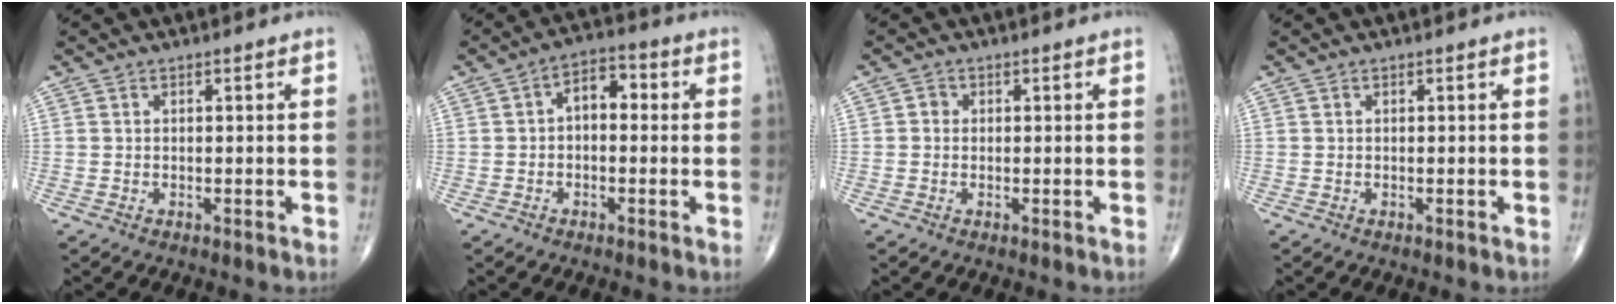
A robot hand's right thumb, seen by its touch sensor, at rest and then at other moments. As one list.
[{"total": 5.7, "force": [0.2, 3.5, 4.5], "torque": [-0.047, 0.020, -0.010]}, {"total": 1.2, "force": [0.0, 1.1, 0.5], "torque": [-0.002, 0.003, -0.004]}, {"total": 0.0}]